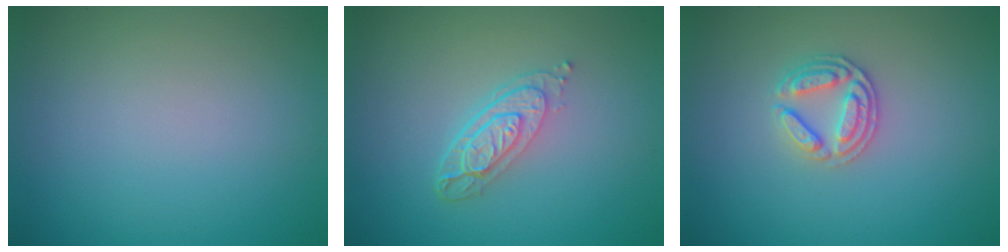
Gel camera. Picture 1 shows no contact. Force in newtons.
{"total": 3.6, "press": 2.7, "slide": 2.5}
{"total": 2.6, "press": 2.5, "slide": 0.6}